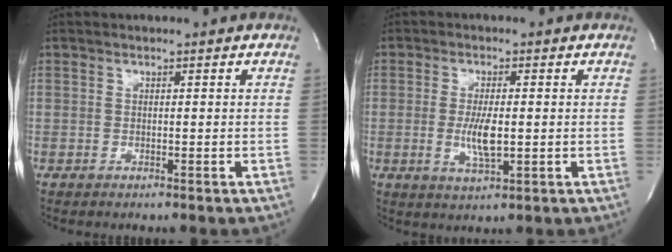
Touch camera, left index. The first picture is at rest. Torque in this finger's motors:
{"motor_torque": [0.60, -0.08, 0.44, 0.04]}